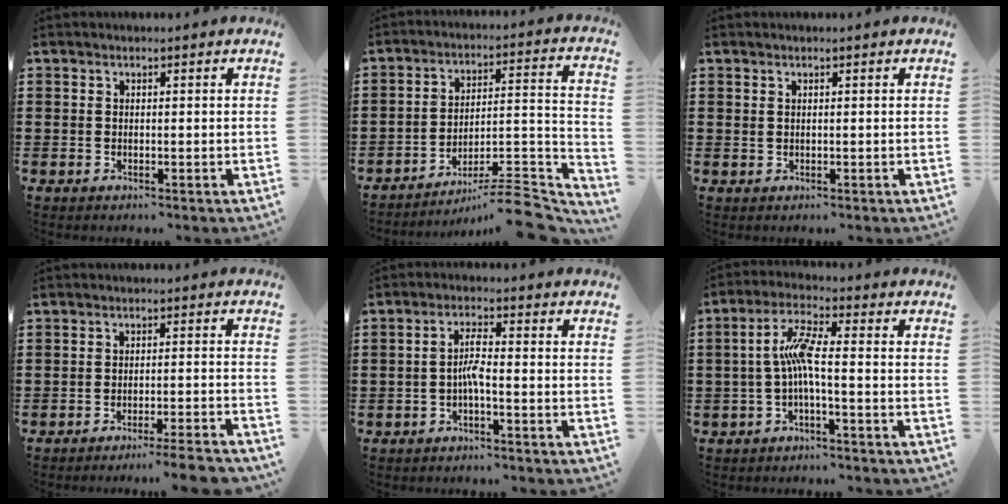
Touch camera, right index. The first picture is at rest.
{"total": 8.5, "force": [-7.3, 1.0, 4.2], "torque": [-0.057, 0.005, -0.144]}
{"total": 0.7, "force": [0.4, 0.5, 0.3], "torque": [-0.008, 0.003, 0.008]}
{"total": 4.0, "force": [-3.6, -0.6, 1.7], "torque": [-0.028, -0.013, -0.070]}
{"total": 3.3, "force": [-1.2, 0.4, 3.1], "torque": [-0.067, 0.003, -0.028]}
{"total": 6.4, "force": [-0.9, 0.9, 6.3], "torque": [-0.130, 0.000, -0.025]}